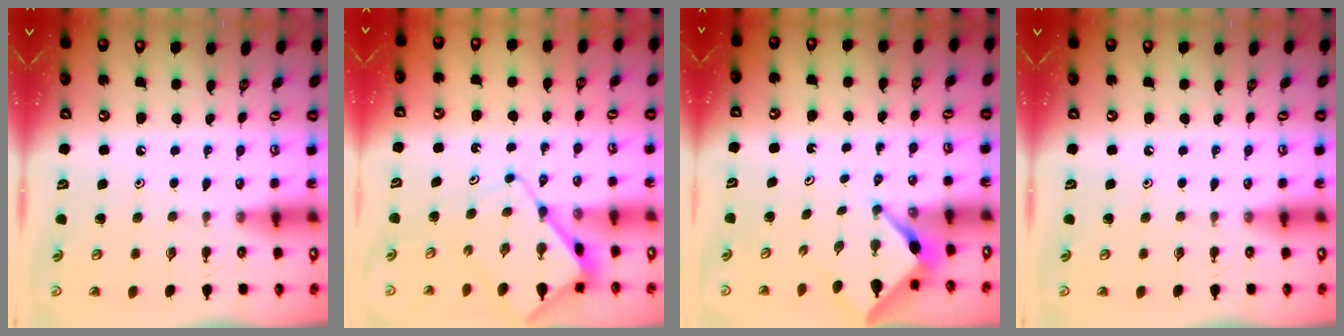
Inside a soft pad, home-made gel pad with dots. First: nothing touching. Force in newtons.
{"total": 8.6, "press": 8.6, "slide": 0.8}
{"total": 3.9, "press": 3.9, "slide": 0.3}
{"total": 0.0}